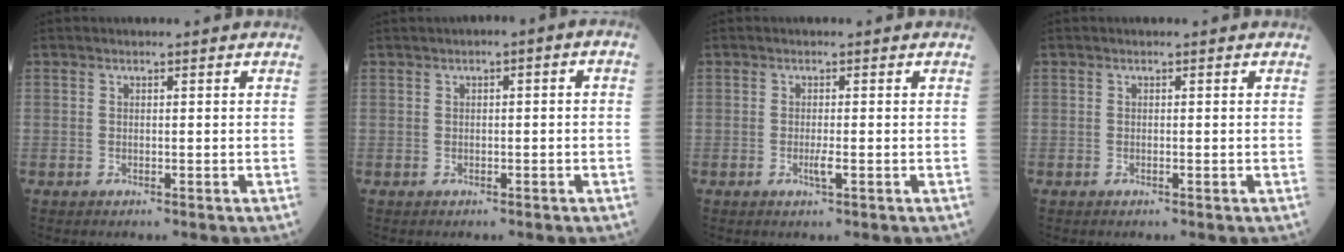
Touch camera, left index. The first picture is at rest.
{"total": 2.1, "force": [0.1, 0.7, 2.0], "torque": [-0.026, 0.015, -0.001]}
{"total": 1.4, "force": [-0.6, -0.1, 1.3], "torque": [-0.026, -0.005, -0.011]}
{"total": 0.0}